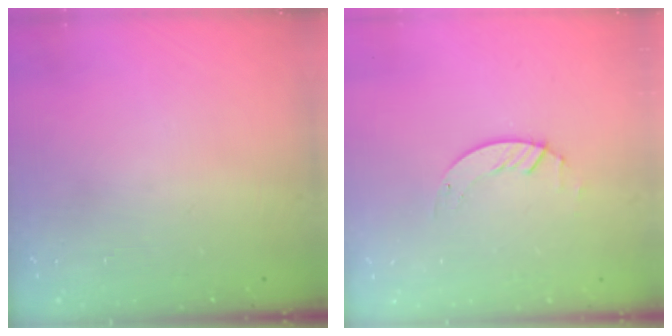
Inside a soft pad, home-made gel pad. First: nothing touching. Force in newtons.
{"total": 1.3, "press": 1.3, "slide": 0.2}